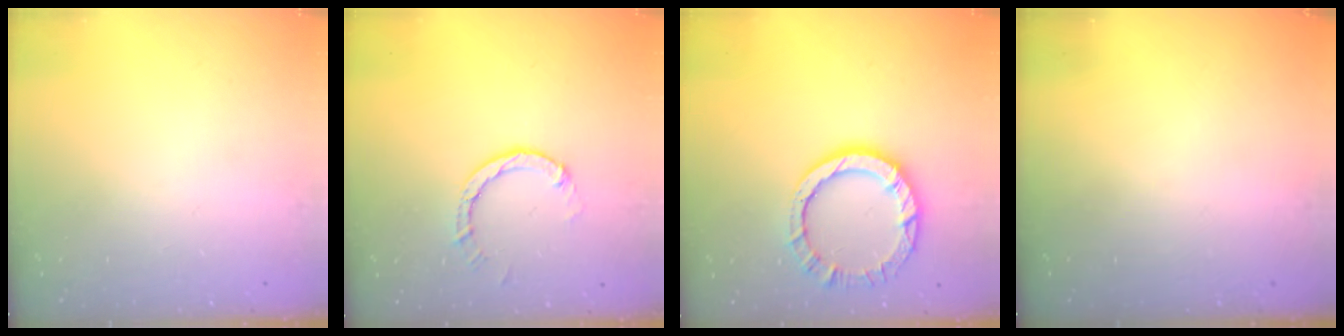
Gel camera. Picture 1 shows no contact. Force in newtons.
{"total": 3.2, "press": 3.2, "slide": 0.2}
{"total": 9.6, "press": 9.6, "slide": 0.5}
{"total": 0.0}